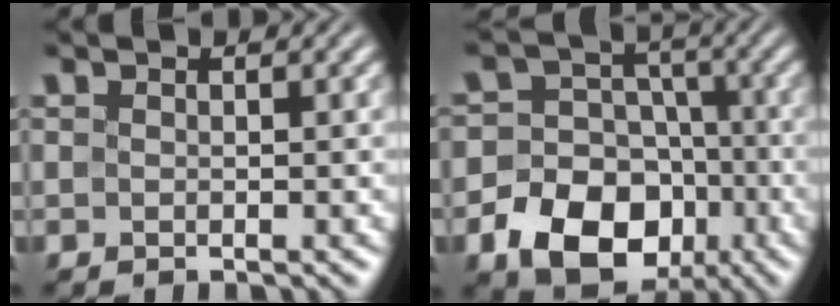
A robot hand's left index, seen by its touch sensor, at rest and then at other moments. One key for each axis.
{"total": 11.0, "fx": -4.5, "fy": 8.7, "fz": 5.0, "tx": -0.078, "ty": -0.018, "tz": -0.107}